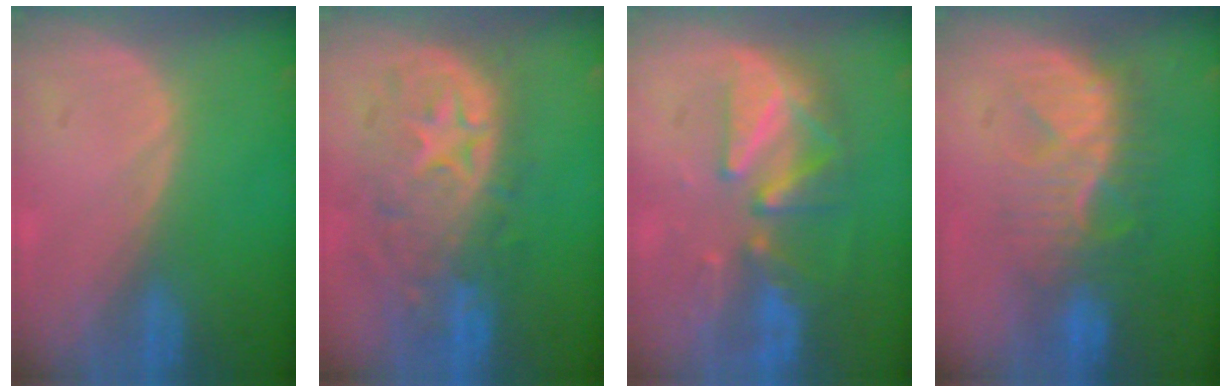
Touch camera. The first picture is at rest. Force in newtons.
{"total": 11.0, "press": 9.7, "slide": 5.1}
{"total": 8.6, "press": 8.1, "slide": 2.7}
{"total": 8.2, "press": 8.1, "slide": 1.5}